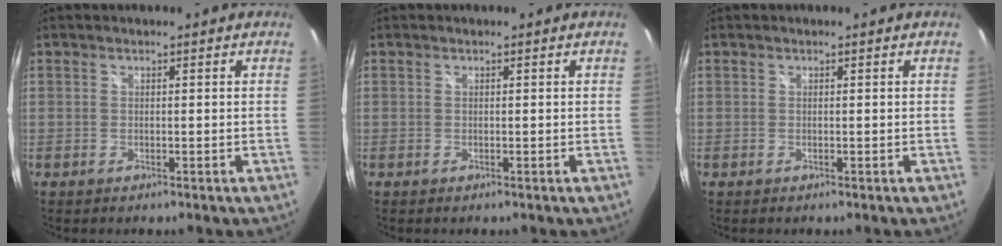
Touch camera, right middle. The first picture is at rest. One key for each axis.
{"total": 0.0}
{"total": 0.0}